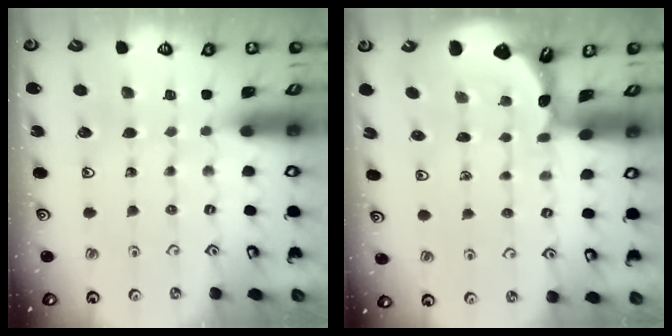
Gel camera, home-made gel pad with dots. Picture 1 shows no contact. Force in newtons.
{"total": 1.5, "press": 1.5, "slide": 0.1}